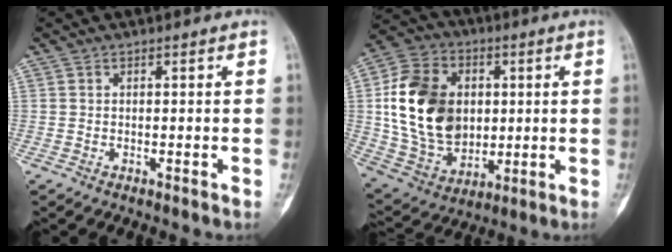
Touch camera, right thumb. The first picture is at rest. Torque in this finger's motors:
{"motor_torque": [1.62, 2.67, 1.03, -0.63, 0.39]}